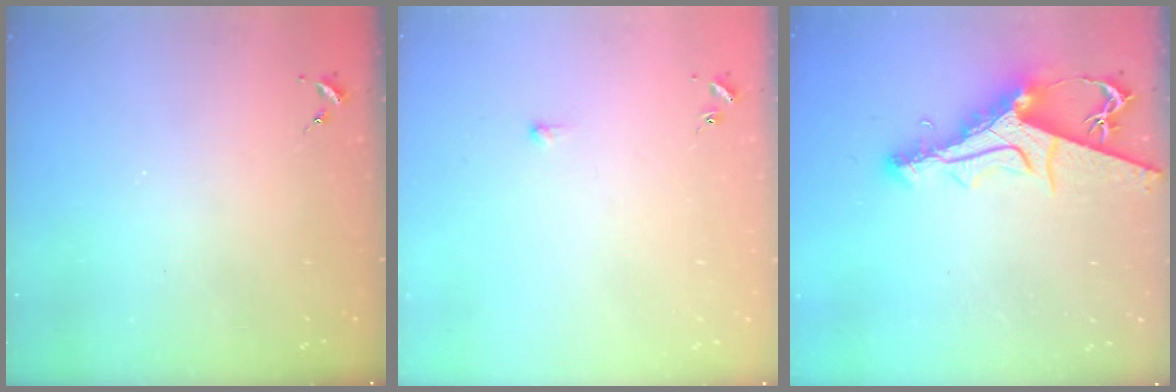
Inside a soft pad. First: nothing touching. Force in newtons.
{"total": 2.9, "press": 2.8, "slide": 0.6}
{"total": 12.8, "press": 12.7, "slide": 1.2}